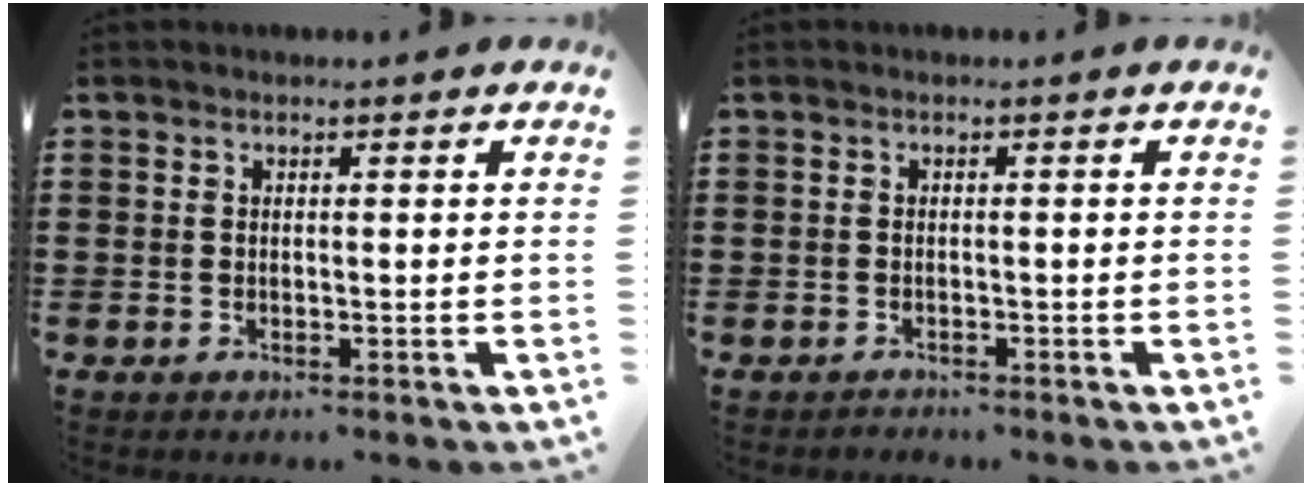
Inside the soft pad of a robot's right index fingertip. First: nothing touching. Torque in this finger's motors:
{"motor_torque": [-0.18, 0.14, 0.00, -0.02]}